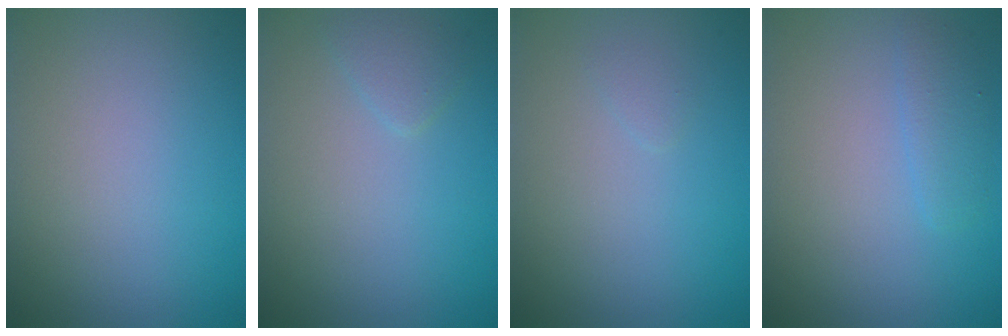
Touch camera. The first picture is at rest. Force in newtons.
{"total": 1.2, "press": 1.2, "slide": 0.1}
{"total": 0.5, "press": 0.5, "slide": 0.0}
{"total": 1.6, "press": 1.6, "slide": 0.1}